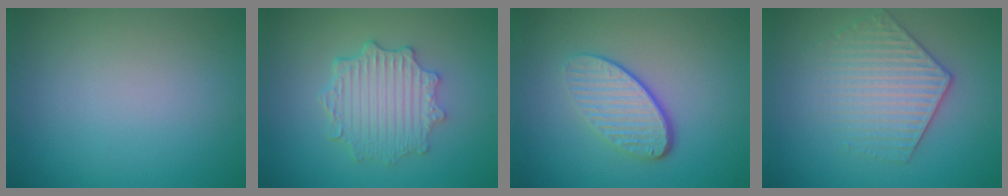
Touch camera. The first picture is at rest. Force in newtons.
{"total": 4.9, "press": 3.9, "slide": 2.9}
{"total": 4.1, "press": 3.0, "slide": 2.8}
{"total": 4.0, "press": 3.5, "slide": 1.8}